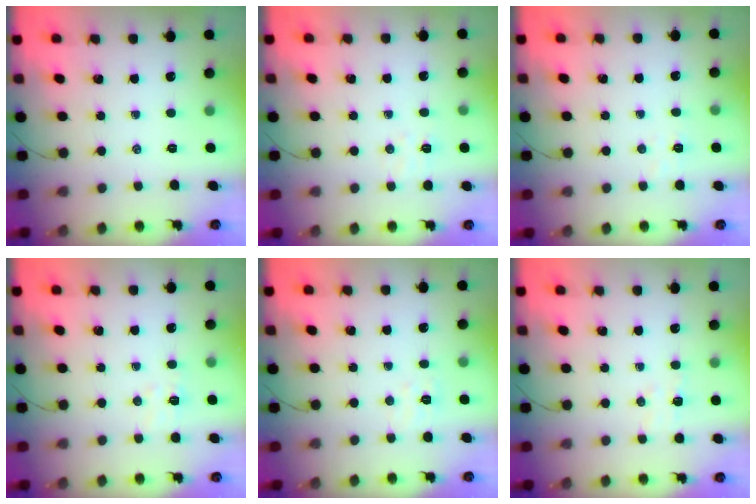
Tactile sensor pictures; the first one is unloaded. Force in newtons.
{"total": 3.7, "press": 3.6, "slide": 0.9}
{"total": 3.7, "press": 3.5, "slide": 1.1}
{"total": 5.4, "press": 5.3, "slide": 0.8}
{"total": 3.9, "press": 3.8, "slide": 1.0}
{"total": 5.1, "press": 4.9, "slide": 1.0}